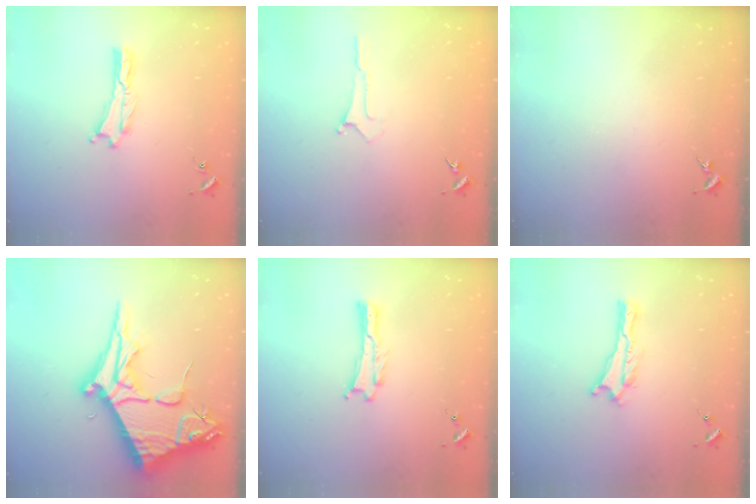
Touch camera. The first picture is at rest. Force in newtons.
{"total": 0.0}
{"total": 0.0}
{"total": 16.1, "press": 16.1, "slide": 1.6}
{"total": 0.0}
{"total": 0.0}